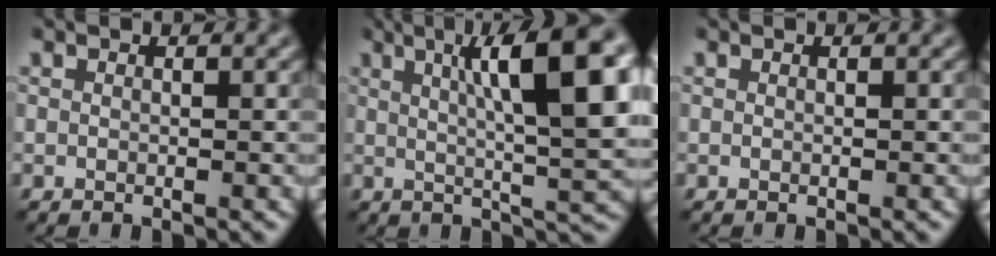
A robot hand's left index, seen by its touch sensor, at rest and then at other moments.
{"total": 12.6, "force": [3.6, 3.0, 11.7], "torque": [-0.144, 0.012, 0.053]}
{"total": 0.0}